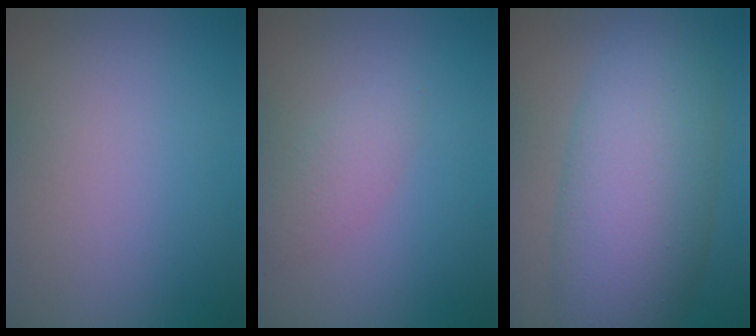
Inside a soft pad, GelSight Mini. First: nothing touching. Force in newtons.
{"total": 1.8, "press": 1.8, "slide": 0.1}
{"total": 10.7, "press": 10.7, "slide": 0.5}